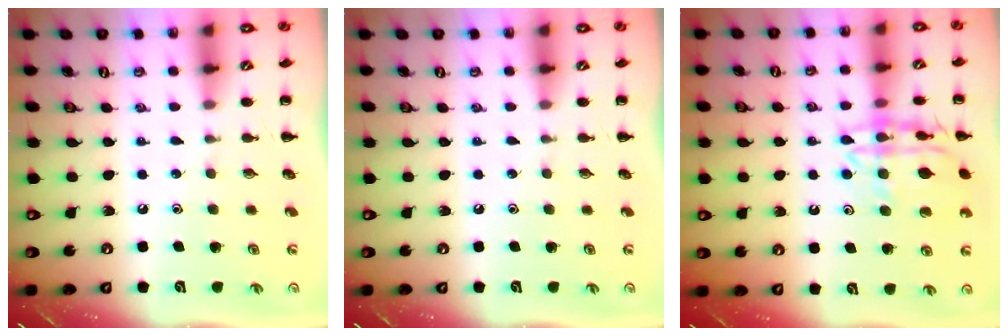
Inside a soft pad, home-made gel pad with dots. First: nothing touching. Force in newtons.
{"total": 0.0}
{"total": 15.6, "press": 15.5, "slide": 1.5}